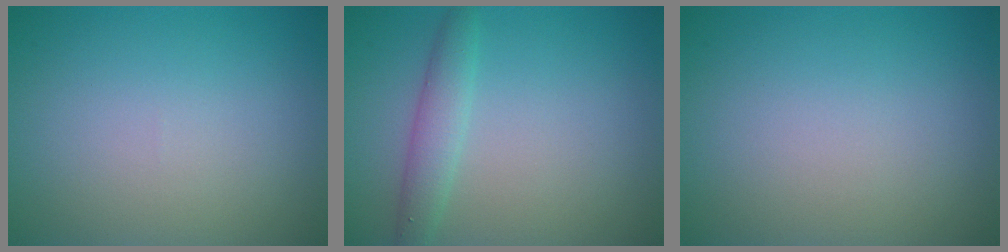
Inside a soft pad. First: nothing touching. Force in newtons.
{"total": 2.4, "press": 2.4, "slide": 0.1}
{"total": 0.0}